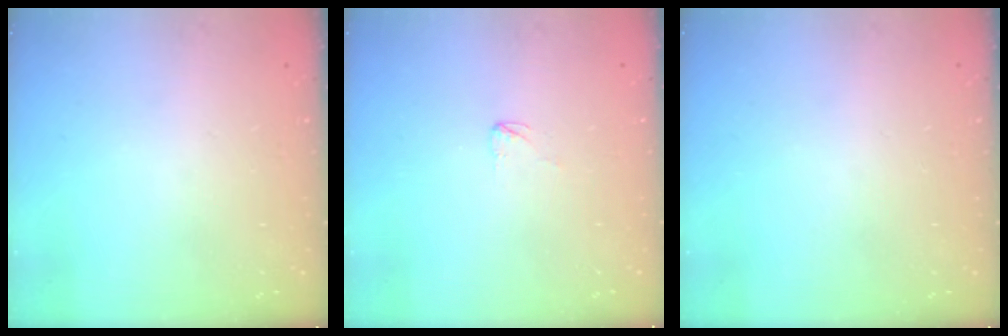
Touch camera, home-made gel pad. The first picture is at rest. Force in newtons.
{"total": 2.3, "press": 2.3, "slide": 0.2}
{"total": 0.0}